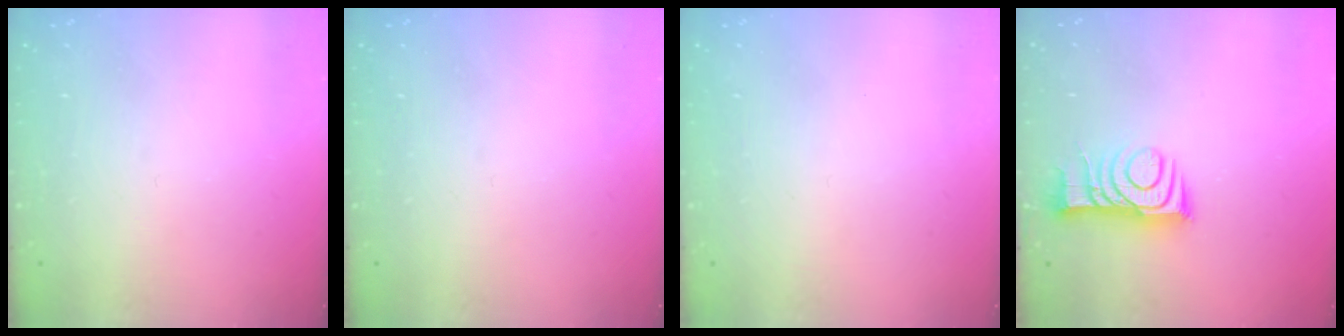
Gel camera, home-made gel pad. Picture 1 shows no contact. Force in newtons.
{"total": 0.0}
{"total": 1.8, "press": 1.8, "slide": 0.2}
{"total": 10.6, "press": 10.6, "slide": 1.0}